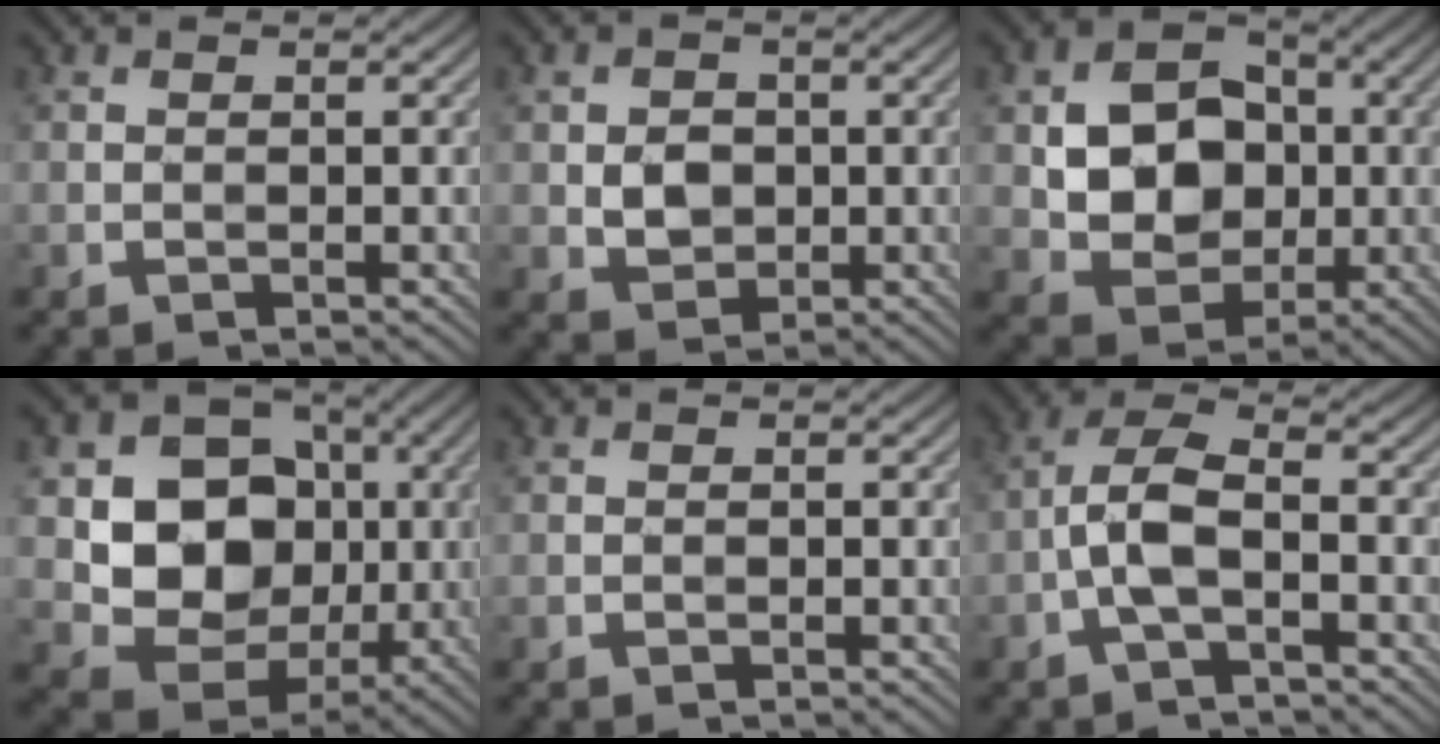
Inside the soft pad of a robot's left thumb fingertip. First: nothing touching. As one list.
[{"total": 3.6, "force": [-0.2, 3.0, 2.0], "torque": [-0.041, -0.004, -0.007]}, {"total": 9.5, "force": [0.0, 7.7, 5.6], "torque": [-0.123, -0.002, -0.010]}, {"total": 11.7, "force": [0.4, 10.0, 6.1], "torque": [-0.122, -0.018, -0.002]}, {"total": 0.0}, {"total": 5.1, "force": [-1.7, 1.8, 4.5], "torque": [-0.099, 0.013, -0.043]}]